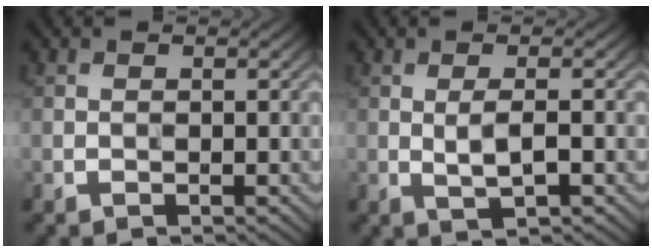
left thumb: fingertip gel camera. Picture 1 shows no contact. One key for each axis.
{"total": 2.7, "fx": 0.0, "fy": 0.5, "fz": 2.6, "tx": -0.055, "ty": 0.005, "tz": 0.001}